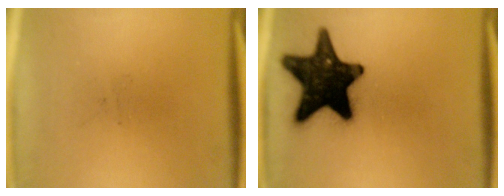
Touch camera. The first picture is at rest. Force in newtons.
{"total": 19.0}